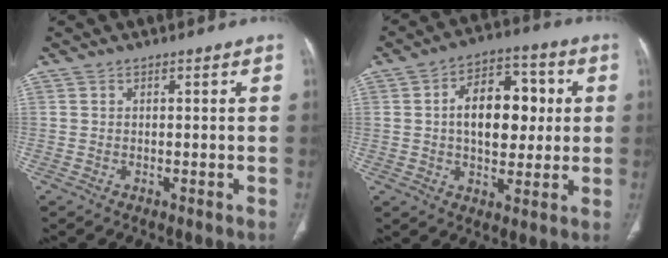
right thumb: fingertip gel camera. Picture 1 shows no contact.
{"total": 14.1, "force": [1.6, 8.6, 11.0], "torque": [-0.130, 0.019, 0.021]}